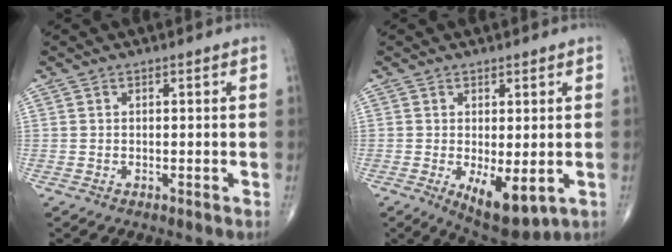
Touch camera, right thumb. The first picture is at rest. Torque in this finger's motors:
{"motor_torque": [1.14, 1.28, -0.02, -0.17, 0.25]}